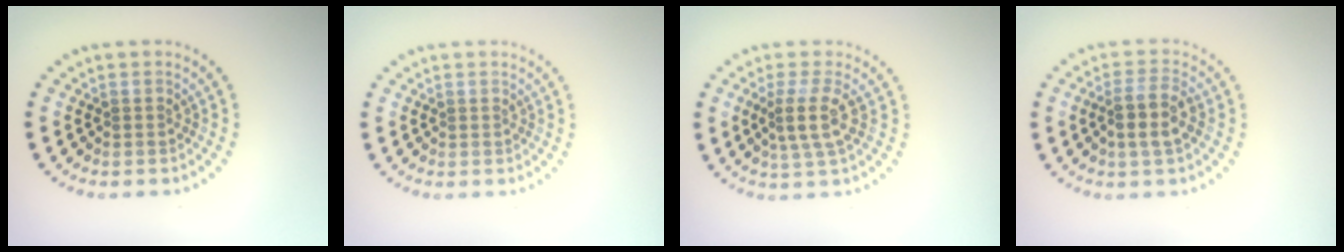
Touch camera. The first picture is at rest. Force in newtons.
{"total": 0.0}
{"total": 2.9, "press": 2.3, "slide": 1.8}
{"total": 2.7, "press": 2.5, "slide": 1.0}